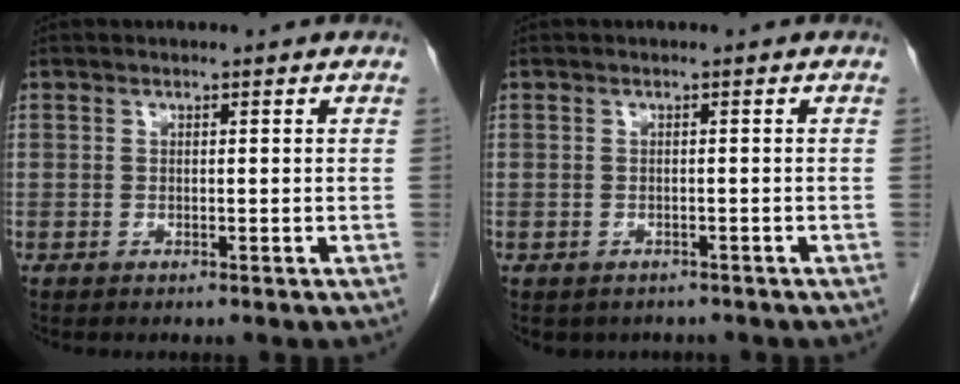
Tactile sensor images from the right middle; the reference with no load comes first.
{"total": 3.2, "force": [-2.5, 2.0, 0.4], "torque": [-0.005, 0.004, -0.031]}